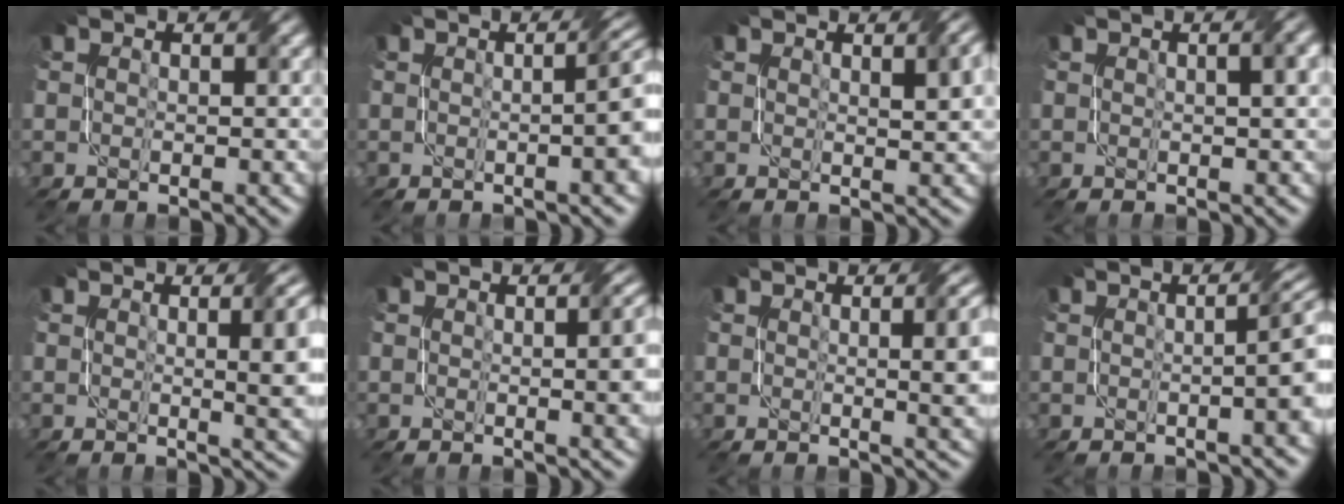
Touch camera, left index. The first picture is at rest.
{"total": 7.4, "force": [0.1, 3.1, 6.7], "torque": [-0.025, 0.025, -0.007]}
{"total": 3.2, "force": [1.5, 0.9, 2.7], "torque": [-0.028, 0.006, 0.024]}
{"total": 3.9, "force": [1.3, 1.5, 3.4], "torque": [-0.029, 0.012, 0.006]}
{"total": 7.5, "force": [1.3, 2.7, 6.9], "torque": [-0.046, 0.005, 0.018]}
{"total": 5.8, "force": [0.4, 2.2, 5.3], "torque": [-0.031, 0.011, 0.008]}
{"total": 6.6, "force": [1.0, 2.4, 6.1], "torque": [-0.039, 0.005, 0.016]}
{"total": 6.9, "force": [0.1, 2.6, 6.4], "torque": [-0.029, 0.023, -0.009]}